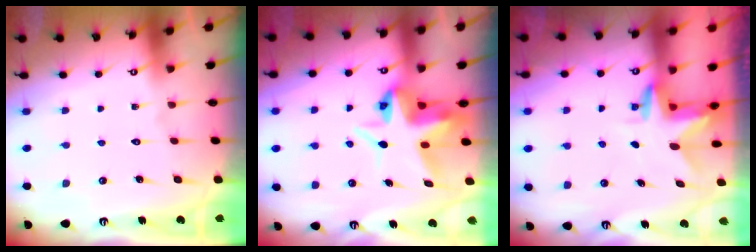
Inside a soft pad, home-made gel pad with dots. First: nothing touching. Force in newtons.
{"total": 7.4, "press": 7.4, "slide": 0.7}
{"total": 3.1, "press": 3.1, "slide": 0.2}